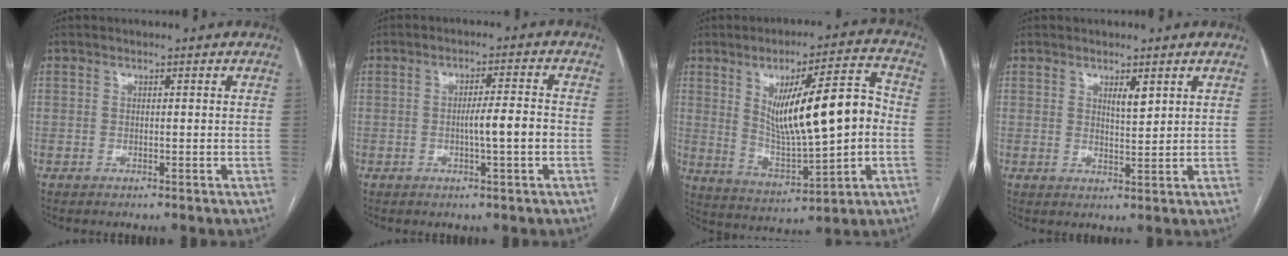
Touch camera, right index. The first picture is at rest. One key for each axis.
{"total": 4.8, "fx": -1.0, "fy": 0.1, "fz": 4.7, "tx": -0.074, "ty": 0.003, "tz": -0.015}
{"total": 16.1, "fx": 1.3, "fy": 3.1, "fz": 15.8, "tx": -0.260, "ty": 0.015, "tz": 0.032}
{"total": 2.5, "fx": 1.4, "fy": 0.6, "fz": 1.9, "tx": -0.036, "ty": -0.005, "tz": 0.027}